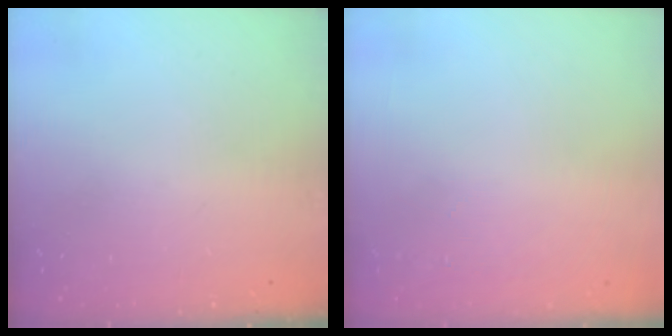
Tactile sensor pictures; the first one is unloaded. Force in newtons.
{"total": 2.0, "press": 2.0, "slide": 0.1}